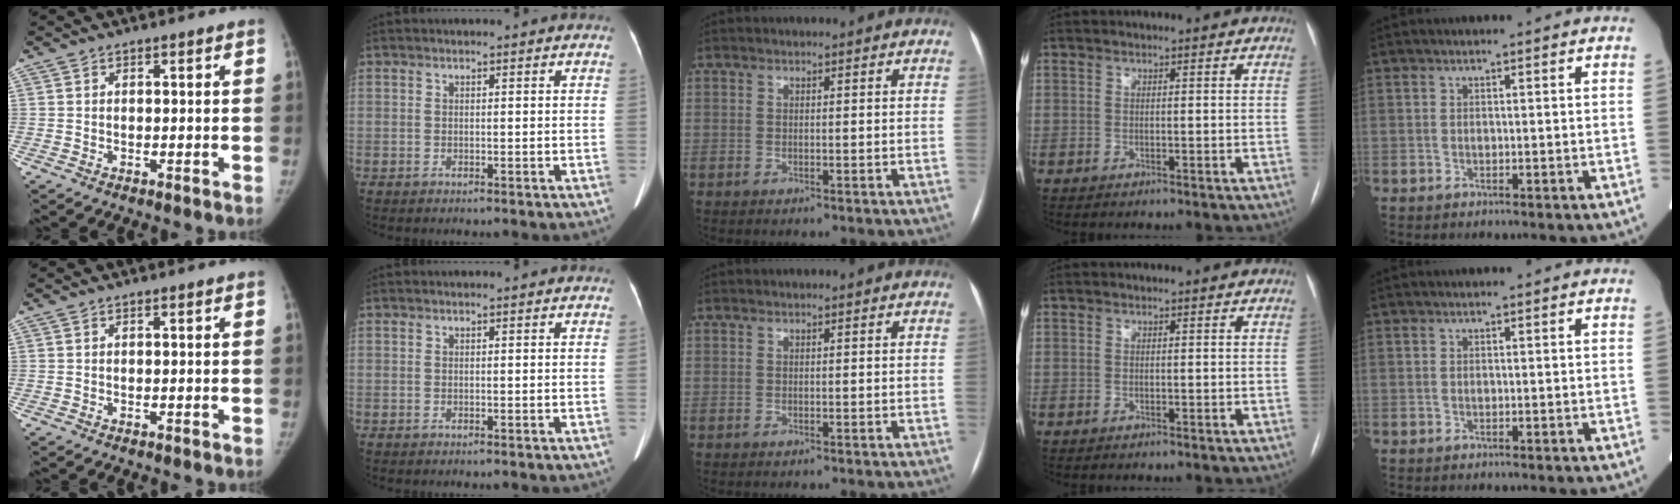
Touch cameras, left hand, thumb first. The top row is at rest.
{}